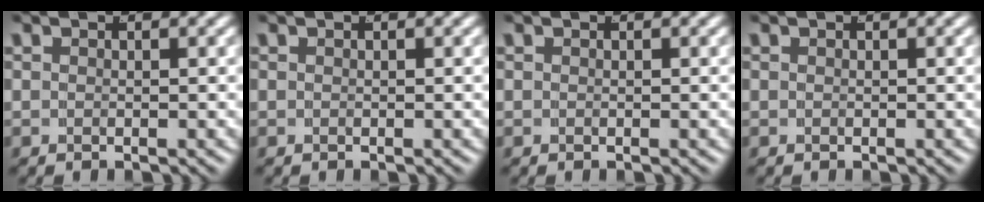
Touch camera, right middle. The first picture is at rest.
{"total": 0.0}
{"total": 0.0}
{"total": 0.0}